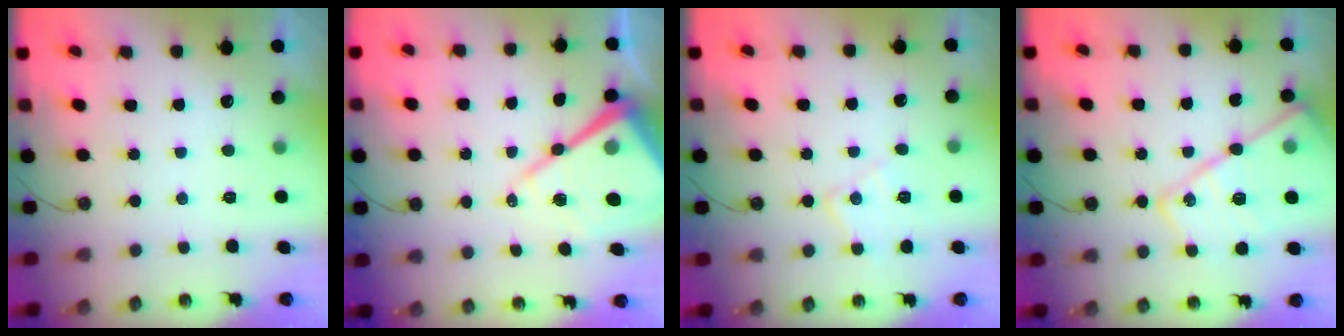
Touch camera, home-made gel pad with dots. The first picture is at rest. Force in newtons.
{"total": 18.7, "press": 18.6, "slide": 1.8}
{"total": 8.6, "press": 8.6, "slide": 0.6}
{"total": 19.3, "press": 19.2, "slide": 1.4}